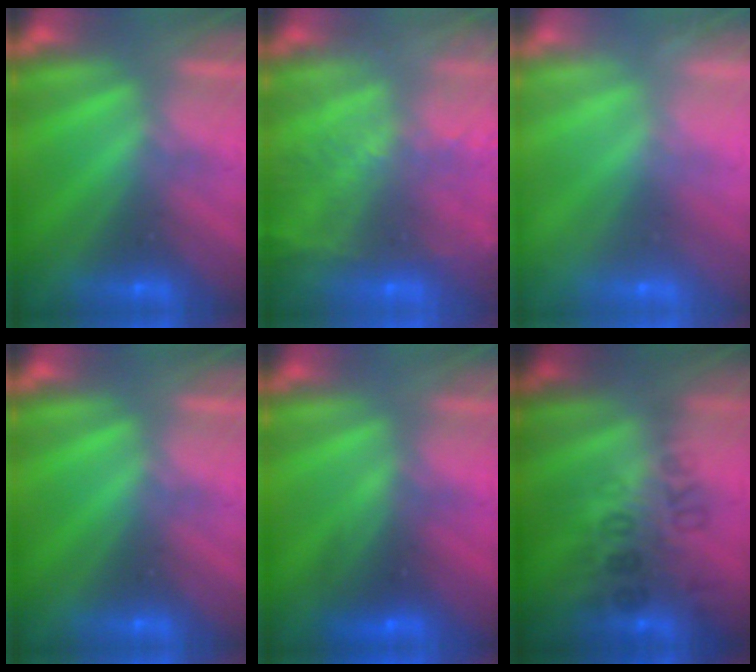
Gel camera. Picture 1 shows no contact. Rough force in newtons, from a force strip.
{"total": 6.9}
{"total": 2.4}
{"total": 0.0}
{"total": 2.7}
{"total": 2.8}